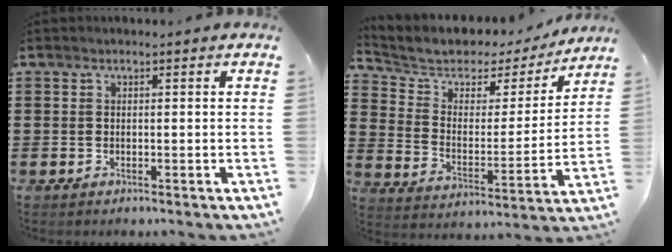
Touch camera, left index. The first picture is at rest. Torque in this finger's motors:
{"motor_torque": [1.06, -1.08, 0.18, 0.02]}